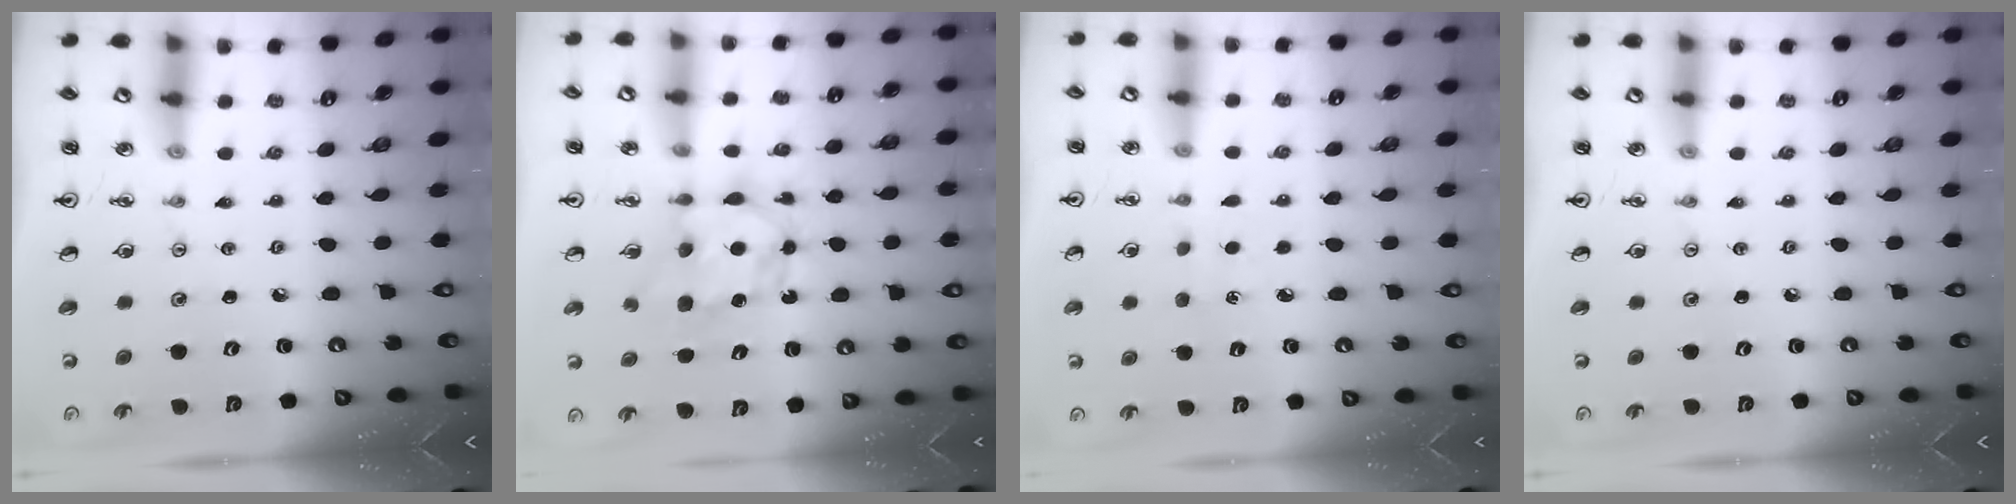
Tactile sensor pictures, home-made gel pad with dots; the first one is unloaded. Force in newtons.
{"total": 6.9, "press": 6.9, "slide": 0.5}
{"total": 2.9, "press": 2.9, "slide": 0.4}
{"total": 0.0}